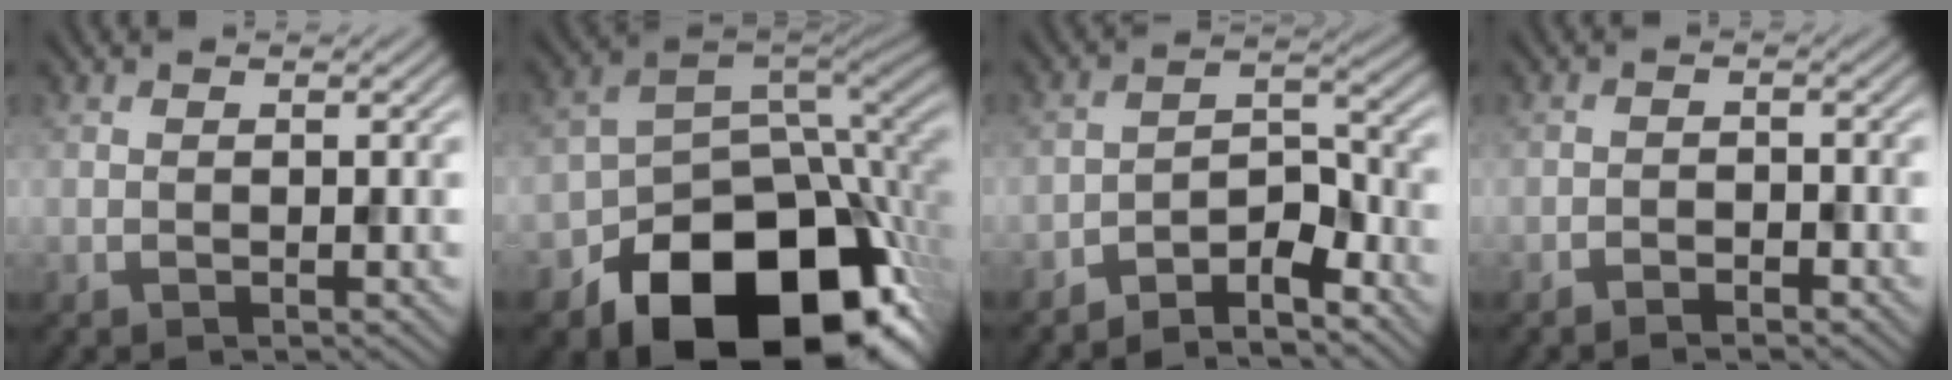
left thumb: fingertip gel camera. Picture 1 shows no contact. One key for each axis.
{"total": 19.8, "fx": -11.0, "fy": 12.1, "fz": 11.2, "tx": -0.190, "ty": -0.066, "tz": -0.152}
{"total": 5.7, "fx": -4.9, "fy": 1.6, "fz": 2.5, "tx": -0.038, "ty": 0.014, "tz": -0.098}
{"total": 1.6, "fx": -1.4, "fy": 0.5, "fz": 0.5, "tx": -0.008, "ty": 0.001, "tz": -0.026}